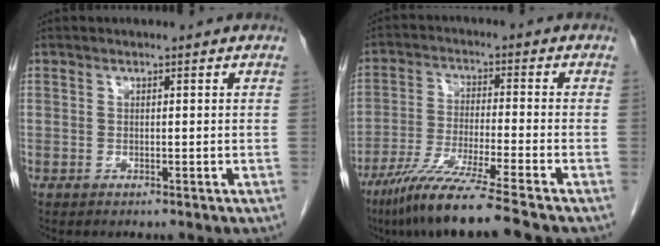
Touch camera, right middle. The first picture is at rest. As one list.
[{"total": 11.6, "force": [-8.8, -1.3, 7.5], "torque": [-0.132, -0.043, -0.154]}]